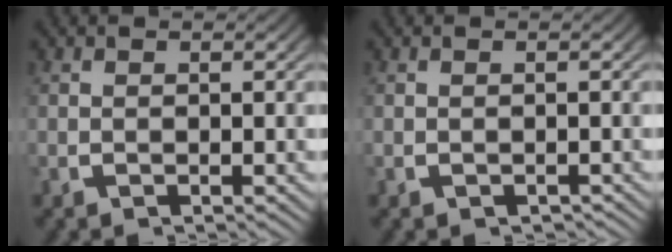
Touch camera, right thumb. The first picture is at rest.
{"total": 1.0, "force": [-0.9, 0.4, 0.3], "torque": [-0.002, -0.001, -0.009]}